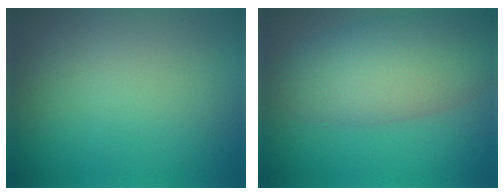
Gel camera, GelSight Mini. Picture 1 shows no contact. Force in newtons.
{"total": 7.2, "press": 7.2, "slide": 0.1}